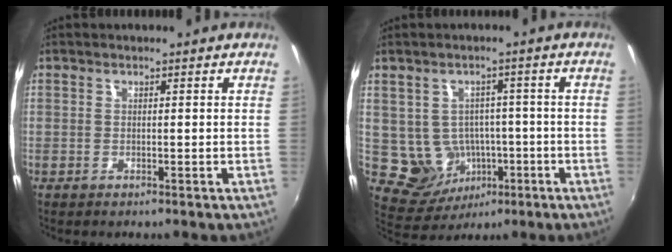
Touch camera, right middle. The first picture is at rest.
{"total": 9.9, "force": [-1.9, 9.0, 3.7], "torque": [-0.089, 0.006, 0.003]}